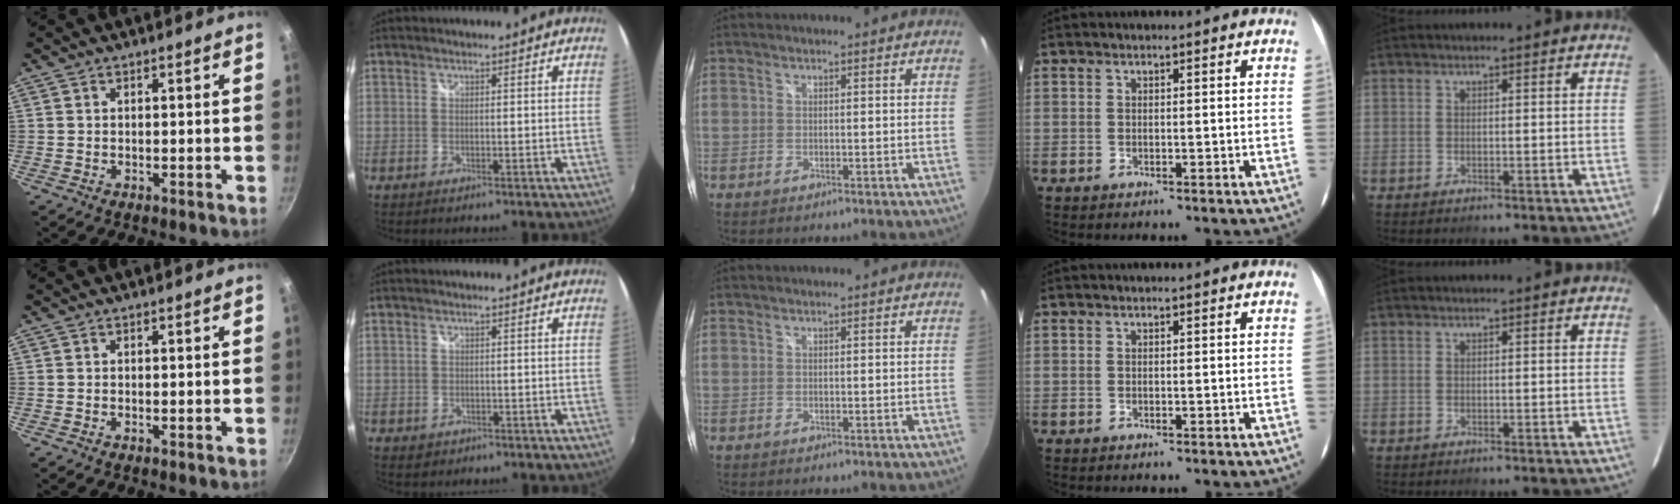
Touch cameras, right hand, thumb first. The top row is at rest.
{"index": {"total": 1.6, "force": [-0.6, 1.4, 0.5], "torque": [-0.010, -0.005, -0.007]}}